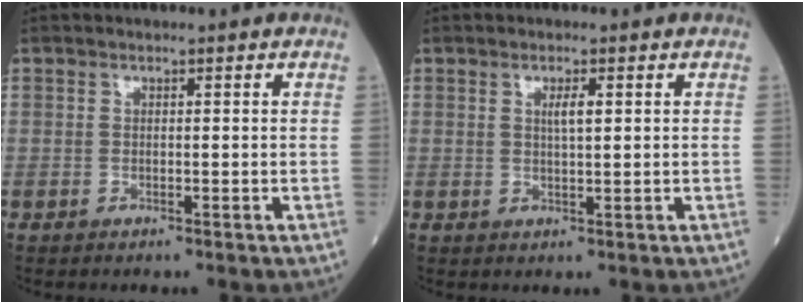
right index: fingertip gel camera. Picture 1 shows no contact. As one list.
[{"total": 2.0, "force": [0.7, 0.3, 1.9], "torque": [-0.034, -0.001, 0.011]}]